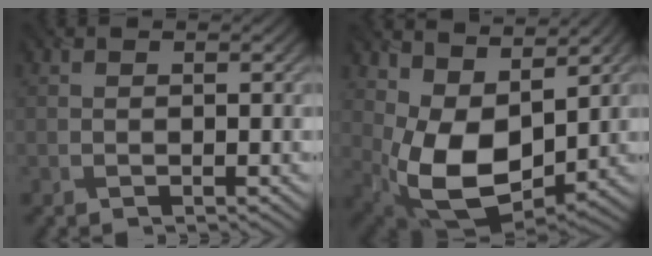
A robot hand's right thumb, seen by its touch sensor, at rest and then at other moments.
{"total": 12.1, "force": [3.4, 7.4, 8.9], "torque": [-0.194, -0.017, 0.069]}